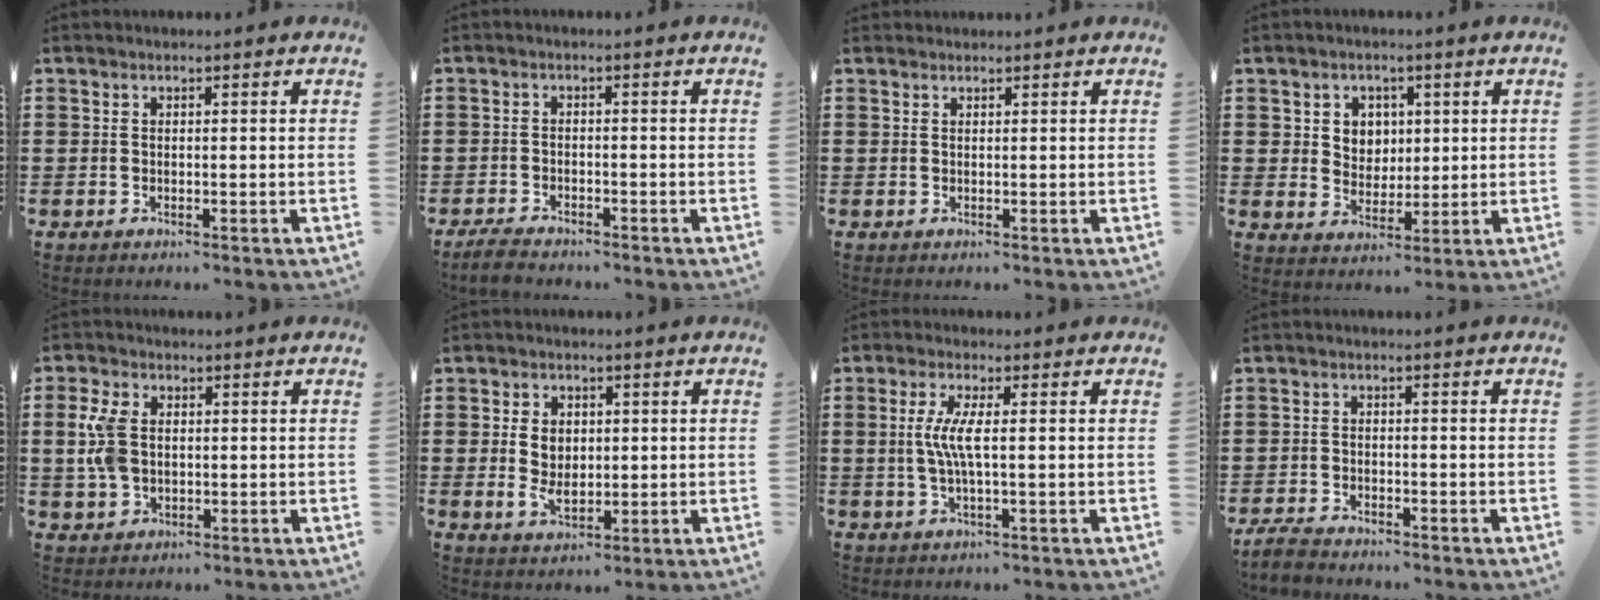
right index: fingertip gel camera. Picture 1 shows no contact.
{"total": 2.5, "force": [-2.4, 0.3, 0.6], "torque": [-0.022, -0.002, -0.050]}
{"total": 0.6, "force": [0.5, 0.1, -0.1], "torque": [0.003, 0.002, 0.010]}
{"total": 4.2, "force": [1.5, 3.9, 0.8], "torque": [-0.027, 0.011, 0.024]}
{"total": 5.9, "force": [0.6, 3.9, 4.4], "torque": [-0.123, 0.004, 0.002]}
{"total": 4.7, "force": [0.3, 3.3, 3.3], "torque": [-0.070, 0.007, 0.000]}
{"total": 4.7, "force": [0.1, 0.4, 4.7], "torque": [-0.109, -0.012, -0.009]}
{"total": 2.8, "force": [-2.7, 0.4, 0.7], "torque": [-0.022, -0.001, -0.057]}